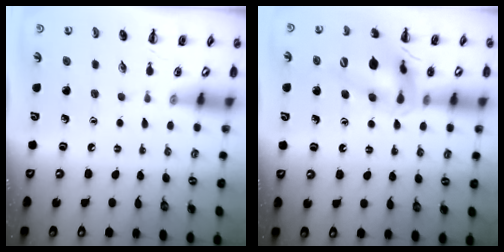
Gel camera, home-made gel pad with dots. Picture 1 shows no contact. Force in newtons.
{"total": 18.1, "press": 17.9, "slide": 2.2}